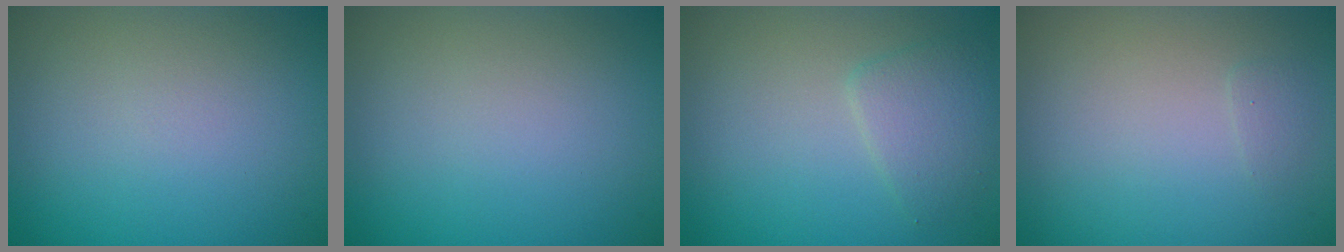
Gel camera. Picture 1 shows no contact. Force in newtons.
{"total": 0.0}
{"total": 2.5, "press": 2.5, "slide": 0.1}
{"total": 0.5, "press": 0.5, "slide": 0.0}